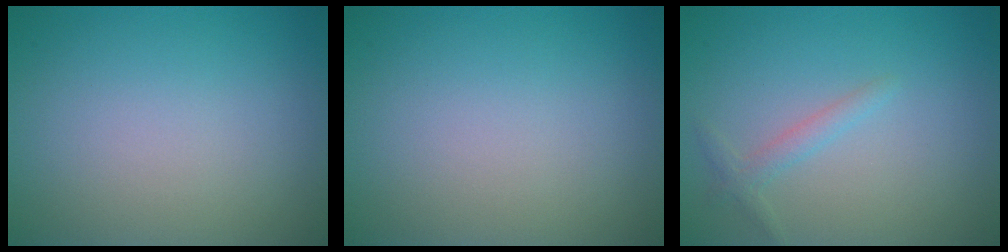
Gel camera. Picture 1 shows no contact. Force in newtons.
{"total": 0.0}
{"total": 1.4, "press": 1.4, "slide": 0.1}